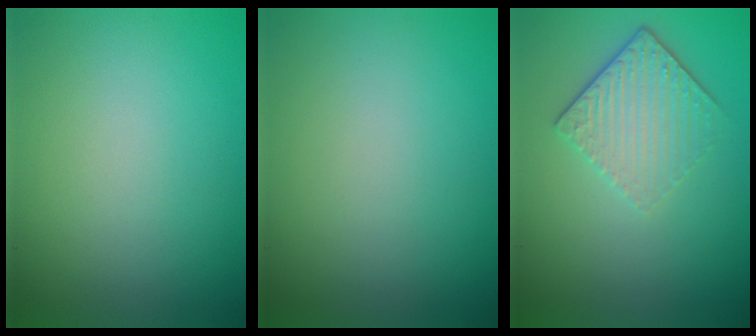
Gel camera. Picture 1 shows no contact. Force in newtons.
{"total": 0.0}
{"total": 4.3, "press": 3.0, "slide": 3.1}